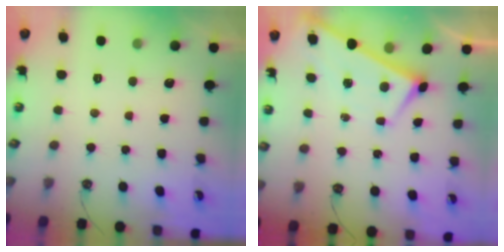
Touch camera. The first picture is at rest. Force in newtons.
{"total": 1.7, "press": 1.7, "slide": 0.2}